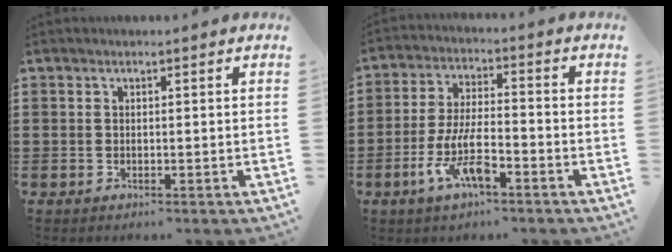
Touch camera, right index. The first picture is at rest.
{"total": 8.2, "force": [-4.0, 2.5, 6.8], "torque": [-0.156, -0.009, -0.078]}